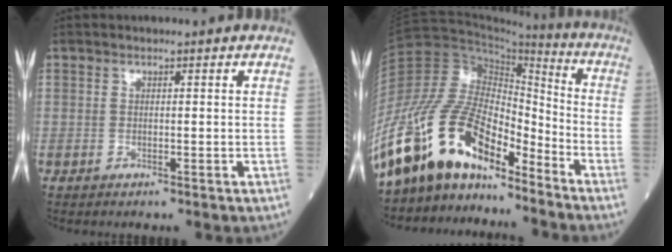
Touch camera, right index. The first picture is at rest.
{"total": 18.8, "force": [-14.8, 6.6, 9.5], "torque": [-0.196, 0.039, -0.273]}